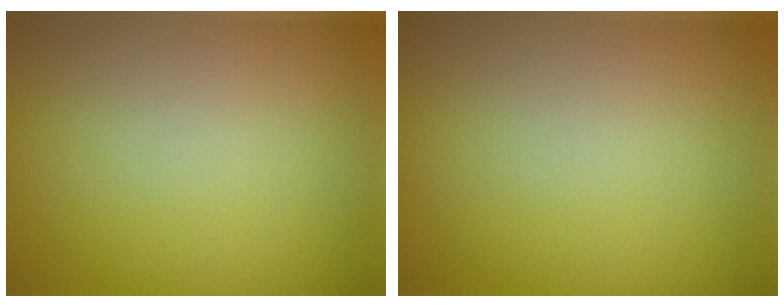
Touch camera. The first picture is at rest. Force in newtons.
{"total": 0.0}